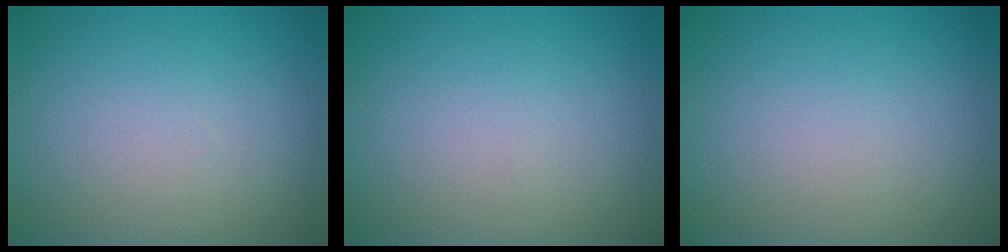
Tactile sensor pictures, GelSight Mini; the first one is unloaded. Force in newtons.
{"total": 0.0}
{"total": 0.0}